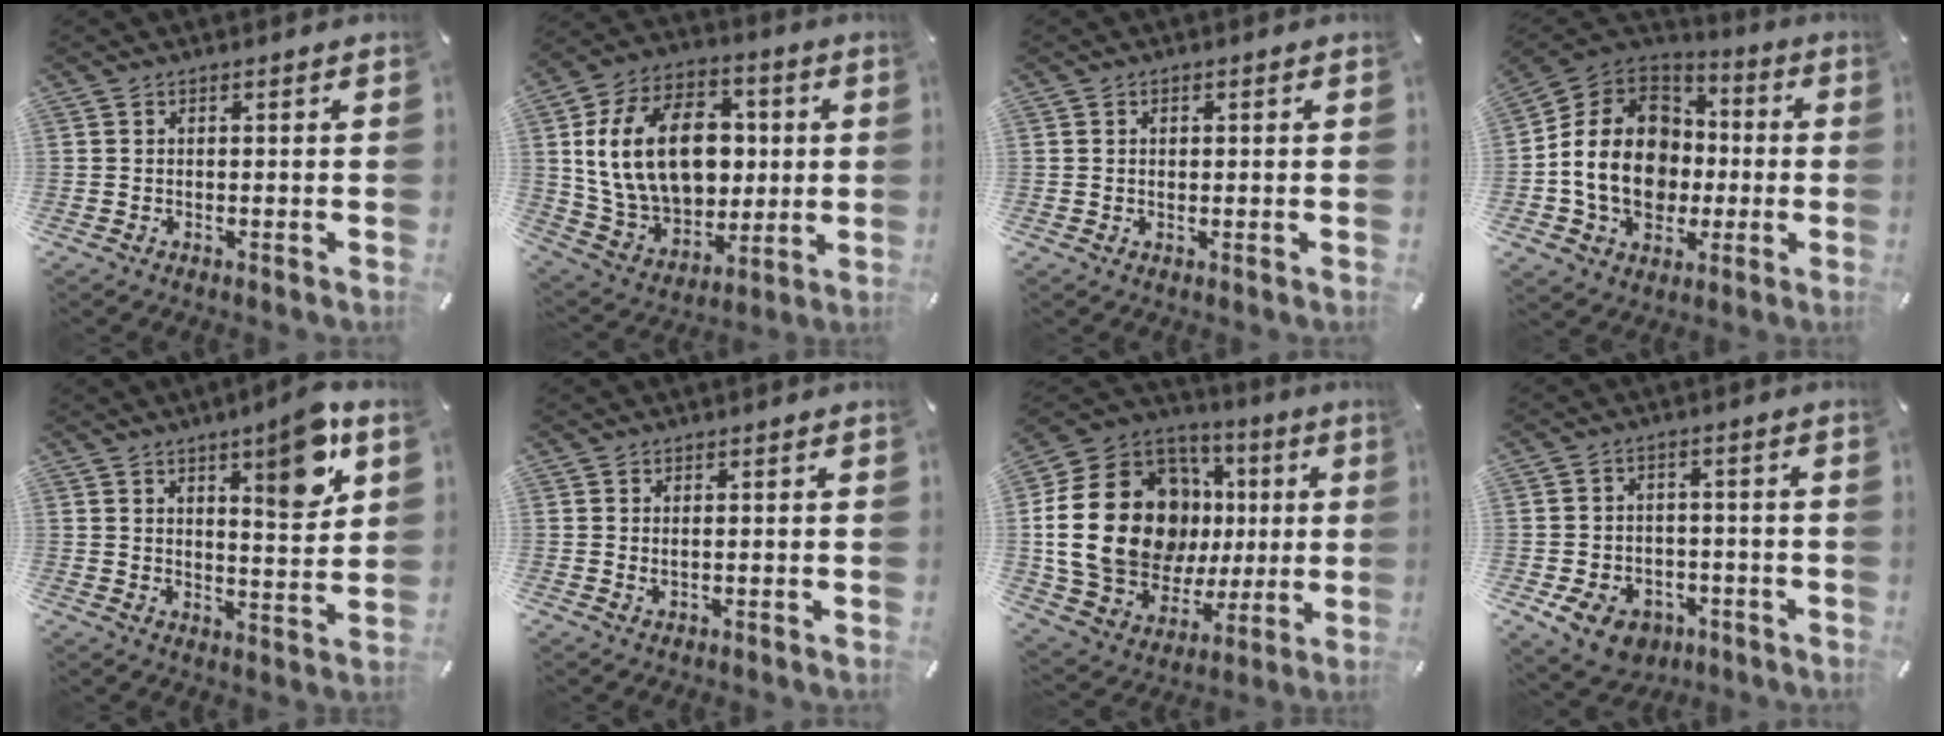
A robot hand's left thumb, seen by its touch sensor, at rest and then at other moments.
{"total": 22.8, "force": [2.8, 16.5, 15.5], "torque": [-0.295, 0.002, 0.059]}
{"total": 0.9, "force": [0.1, 0.8, 0.5], "torque": [-0.004, 0.001, 0.000]}
{"total": 18.3, "force": [-2.1, 14.9, 10.4], "torque": [-0.225, 0.017, -0.036]}
{"total": 11.8, "force": [6.4, 3.5, 9.2], "torque": [-0.116, -0.037, 0.099]}
{"total": 1.0, "force": [0.3, 0.4, 0.9], "torque": [-0.010, -0.002, 0.004]}
{"total": 26.7, "force": [2.5, 20.2, 17.3], "torque": [-0.354, -0.015, 0.070]}
{"total": 8.5, "force": [-4.2, 6.4, 3.7], "torque": [-0.072, 0.030, -0.073]}